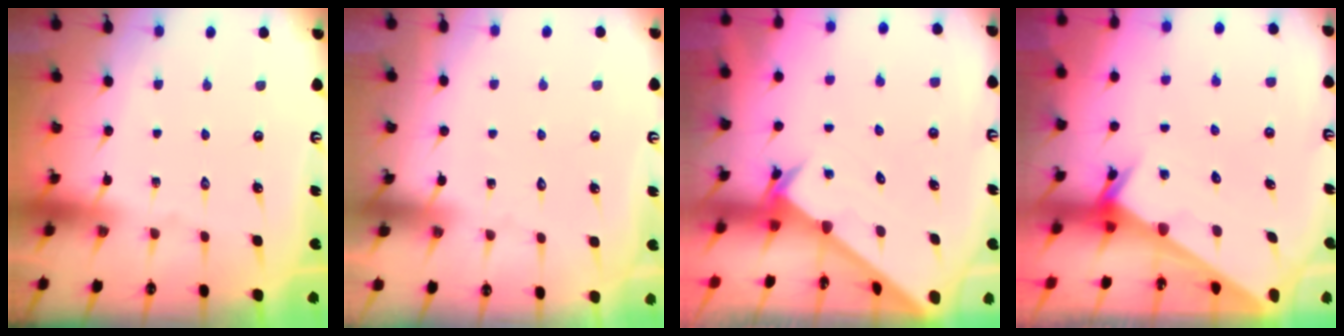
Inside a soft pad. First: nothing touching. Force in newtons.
{"total": 3.7, "press": 3.7, "slide": 0.4}
{"total": 2.0, "press": 2.0, "slide": 0.1}
{"total": 2.0, "press": 2.0, "slide": 0.1}